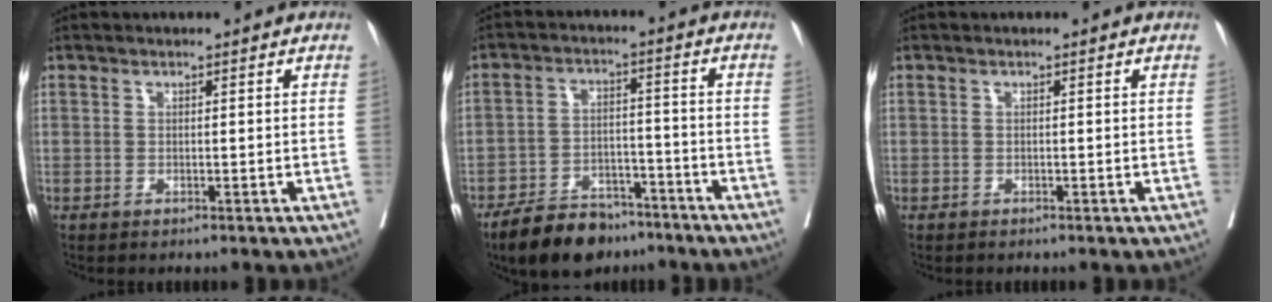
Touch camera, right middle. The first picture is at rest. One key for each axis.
{"total": 10.3, "fx": -8.2, "fy": 4.5, "fz": 4.2, "tx": -0.068, "ty": -0.003, "tz": -0.137}
{"total": 0.0}